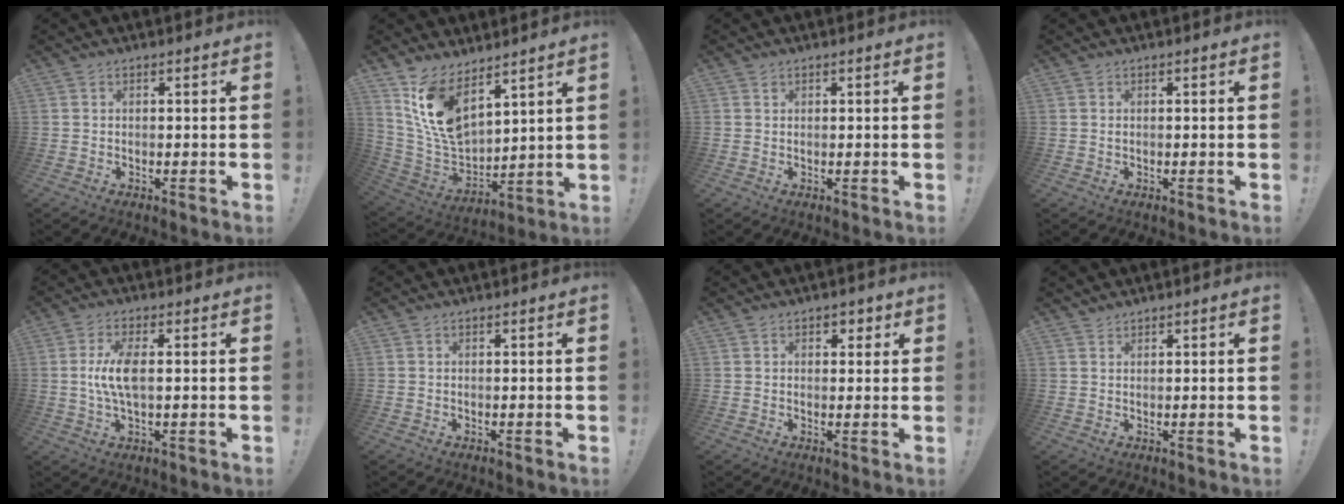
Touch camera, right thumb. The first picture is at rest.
{"total": 14.7, "force": [9.2, 7.5, 8.7], "torque": [-0.174, -0.066, 0.177]}
{"total": 0.8, "force": [0.8, 0.3, 0.1], "torque": [0.007, -0.005, 0.014]}
{"total": 0.0}
{"total": 8.0, "force": [0.3, 3.0, 7.5], "torque": [-0.145, -0.005, 0.000]}
{"total": 0.0}
{"total": 2.8, "force": [1.4, 2.1, 1.2], "torque": [-0.003, -0.004, 0.021]}
{"total": 1.6, "force": [1.5, 0.4, 0.2], "torque": [0.005, -0.008, 0.027]}